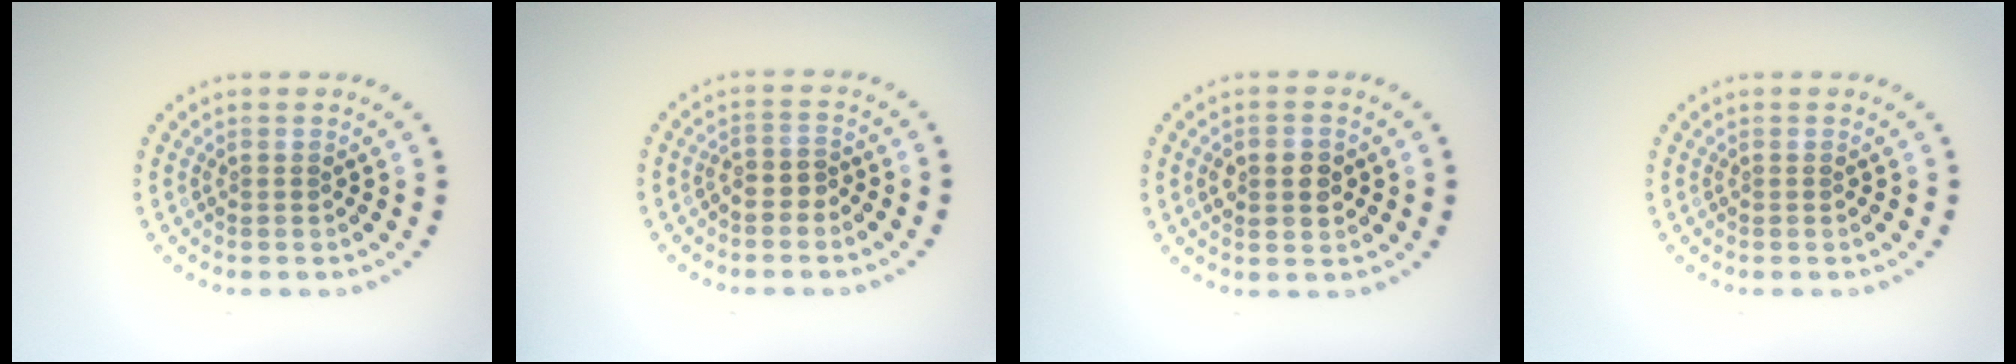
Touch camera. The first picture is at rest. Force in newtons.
{"total": 1.3, "press": 1.1, "slide": 0.7}
{"total": 3.3, "press": 3.3, "slide": 0.1}
{"total": 0.0}